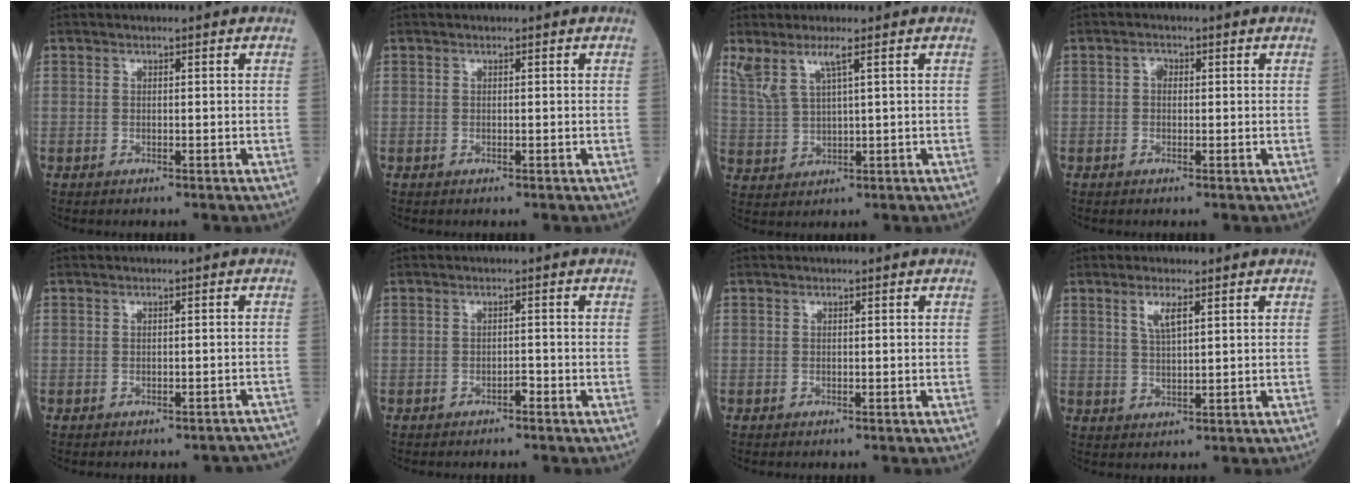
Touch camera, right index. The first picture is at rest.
{"total": 0.0}
{"total": 4.9, "force": [3.1, 0.4, 3.8], "torque": [-0.093, 0.010, 0.073]}
{"total": 1.3, "force": [0.2, 1.0, 0.8], "torque": [-0.011, 0.005, -0.001]}
{"total": 4.5, "force": [-4.2, 1.3, 0.9], "torque": [0.004, 0.002, -0.040]}
{"total": 0.9, "force": [-0.7, 0.2, 0.5], "torque": [-0.008, 0.002, -0.013]}
{"total": 0.0}
{"total": 3.4, "force": [1.8, 0.6, 2.8], "torque": [-0.058, 0.000, 0.036]}